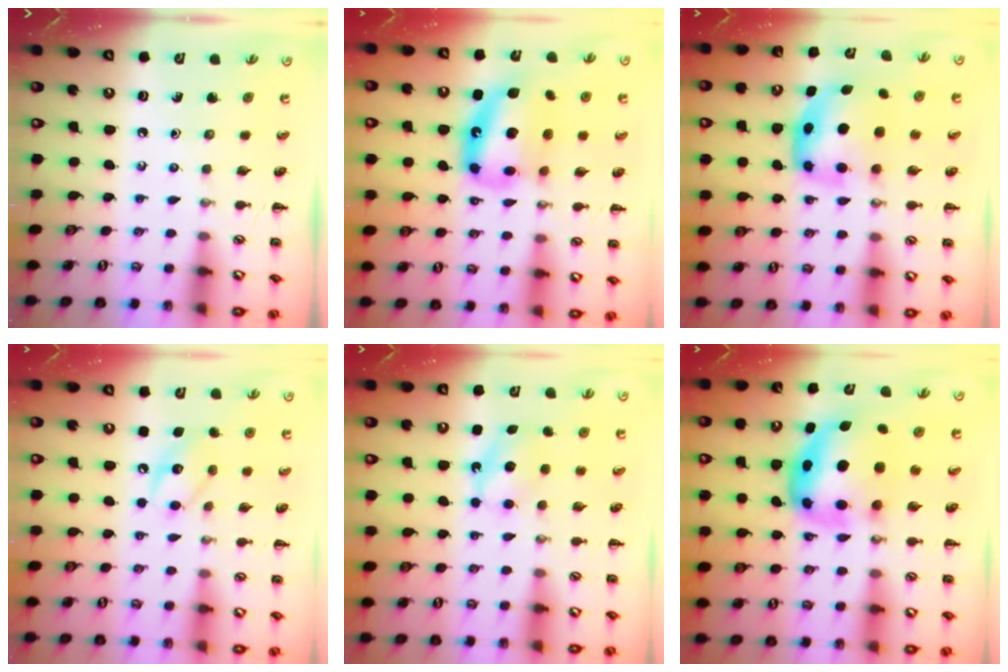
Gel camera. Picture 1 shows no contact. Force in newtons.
{"total": 14.8, "press": 14.4, "slide": 3.7}
{"total": 5.9, "press": 5.9, "slide": 1.0}
{"total": 9.3, "press": 9.2, "slide": 0.8}
{"total": 7.0, "press": 6.8, "slide": 1.6}
{"total": 8.5, "press": 8.2, "slide": 2.1}